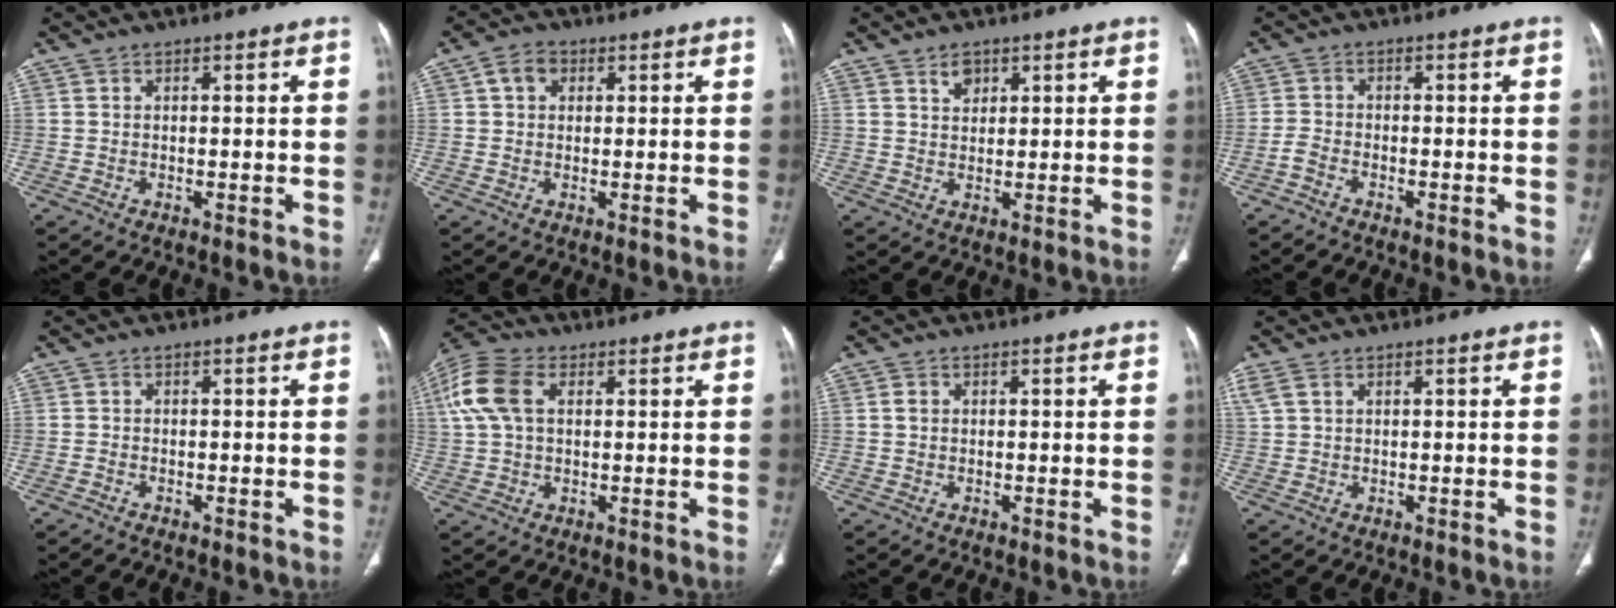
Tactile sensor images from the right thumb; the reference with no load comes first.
{"total": 4.1, "force": [1.4, 3.1, 2.2], "torque": [-0.025, 0.005, 0.024]}
{"total": 2.7, "force": [1.7, 1.8, 1.2], "torque": [-0.006, -0.013, 0.032]}
{"total": 2.1, "force": [-1.6, 0.9, 1.0], "torque": [-0.029, 0.014, -0.033]}
{"total": 0.6, "force": [-0.6, 0.2, 0.1], "torque": [-0.008, 0.004, -0.012]}
{"total": 10.8, "force": [3.0, 6.7, 7.9], "torque": [-0.187, 0.026, 0.056]}
{"total": 1.1, "force": [0.2, 0.9, 0.7], "torque": [-0.011, 0.002, 0.004]}
{"total": 2.2, "force": [1.2, 1.2, 1.5], "torque": [-0.054, 0.016, 0.035]}